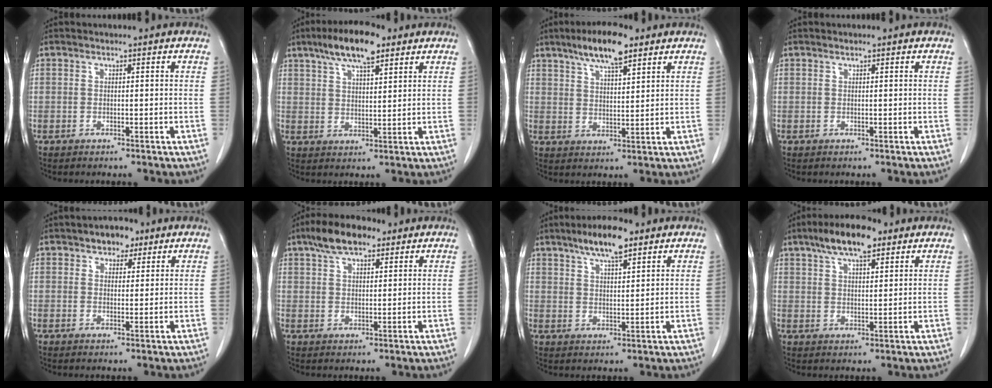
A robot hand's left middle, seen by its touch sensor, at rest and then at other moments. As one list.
[{"total": 9.3, "force": [6.2, 2.4, 6.5], "torque": [-0.119, 0.013, 0.104]}, {"total": 8.3, "force": [5.7, 1.8, 5.7], "torque": [-0.105, 0.009, 0.099]}, {"total": 0.0}, {"total": 3.8, "force": [2.5, 2.2, 1.7], "torque": [-0.024, 0.008, 0.038]}, {"total": 7.6, "force": [5.1, 3.0, 4.7], "torque": [-0.088, 0.019, 0.088]}, {"total": 7.4, "force": [5.1, 1.6, 5.1], "torque": [-0.095, 0.007, 0.088]}, {"total": 8.8, "force": [5.8, 2.5, 6.1], "torque": [-0.110, 0.014, 0.098]}]